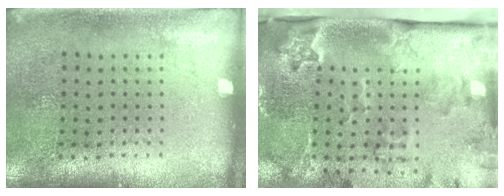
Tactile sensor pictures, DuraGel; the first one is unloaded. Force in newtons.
{"total": 3.7, "press": 2.5, "slide": 2.7}